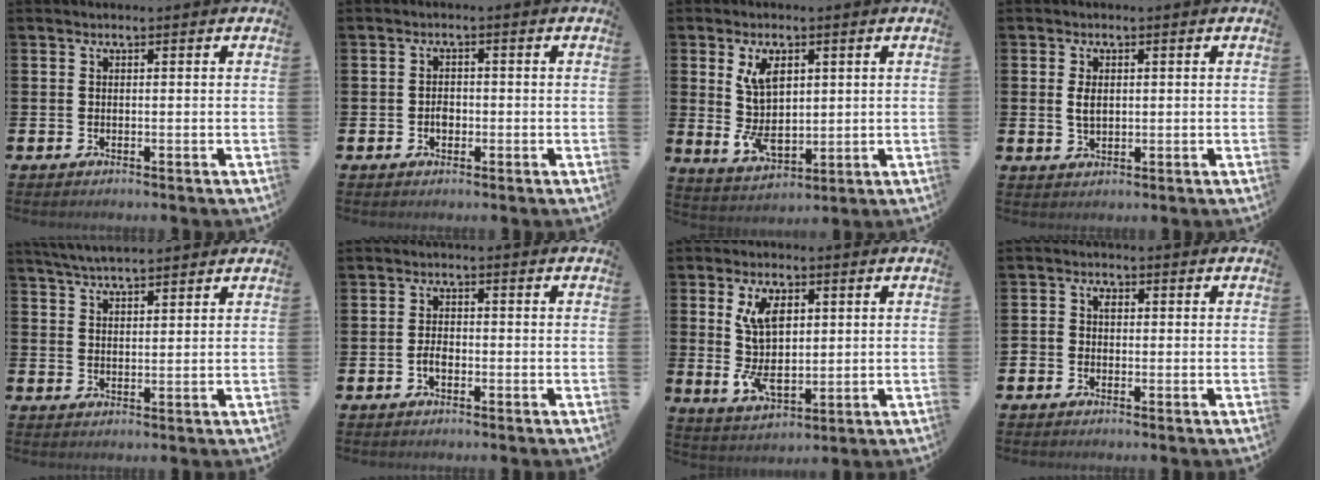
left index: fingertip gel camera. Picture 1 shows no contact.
{"total": 1.6, "force": [-0.6, 1.2, 0.9], "torque": [-0.009, 0.003, -0.016]}
{"total": 6.8, "force": [2.0, 3.9, 5.2], "torque": [-0.092, -0.006, 0.029]}
{"total": 2.5, "force": [0.7, 1.5, 1.9], "torque": [-0.026, 0.002, 0.008]}
{"total": 4.2, "force": [4.1, 0.5, 1.1], "torque": [-0.031, -0.010, 0.075]}
{"total": 1.9, "force": [-0.9, 1.1, 1.4], "torque": [-0.025, 0.003, -0.018]}
{"total": 8.0, "force": [1.8, 4.3, 6.4], "torque": [-0.111, -0.007, 0.023]}
{"total": 1.8, "force": [-0.5, 1.5, 1.0], "torque": [-0.012, 0.005, -0.014]}